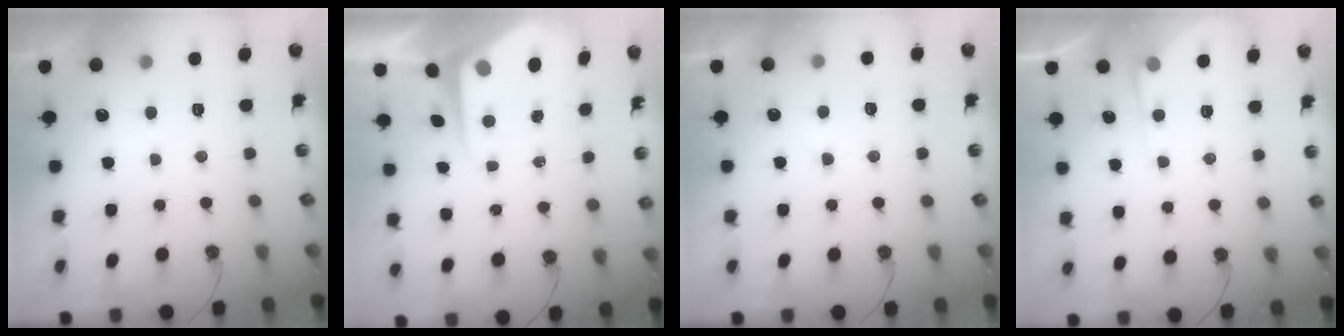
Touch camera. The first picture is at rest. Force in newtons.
{"total": 7.4, "press": 7.3, "slide": 0.5}
{"total": 6.2, "press": 6.2, "slide": 0.8}
{"total": 4.7, "press": 4.7, "slide": 0.4}